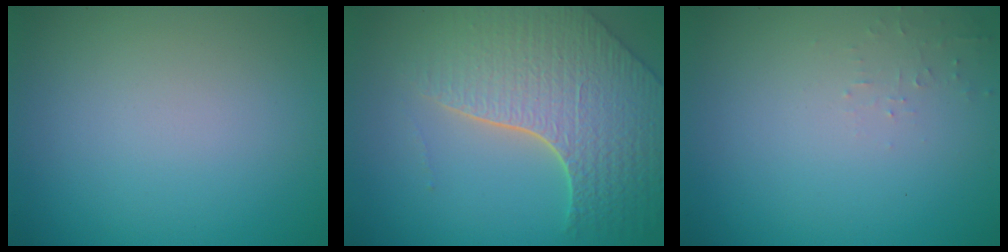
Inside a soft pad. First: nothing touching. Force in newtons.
{"total": 7.6, "press": 5.6, "slide": 5.1}
{"total": 0.8, "press": 0.7, "slide": 0.1}